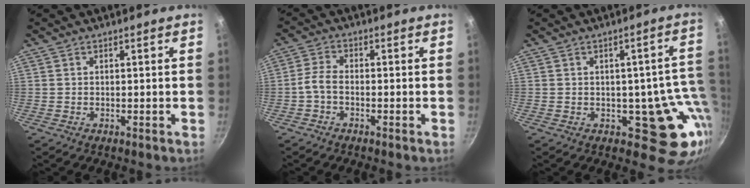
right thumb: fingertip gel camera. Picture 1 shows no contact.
{"total": 3.2, "force": [-1.5, 1.7, 2.3], "torque": [-0.058, 0.018, -0.040]}
{"total": 11.2, "force": [-1.1, 7.6, 8.2], "torque": [-0.023, 0.009, -0.006]}